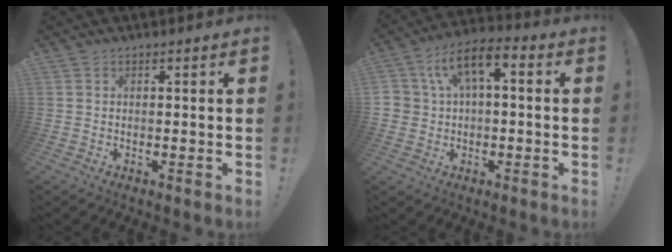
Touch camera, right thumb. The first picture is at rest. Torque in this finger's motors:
{"motor_torque": [1.47, 1.50, 0.38, 0.42, 0.06]}